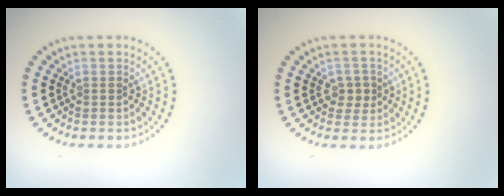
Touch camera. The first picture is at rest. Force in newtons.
{"total": 1.8, "press": 1.7, "slide": 0.5}